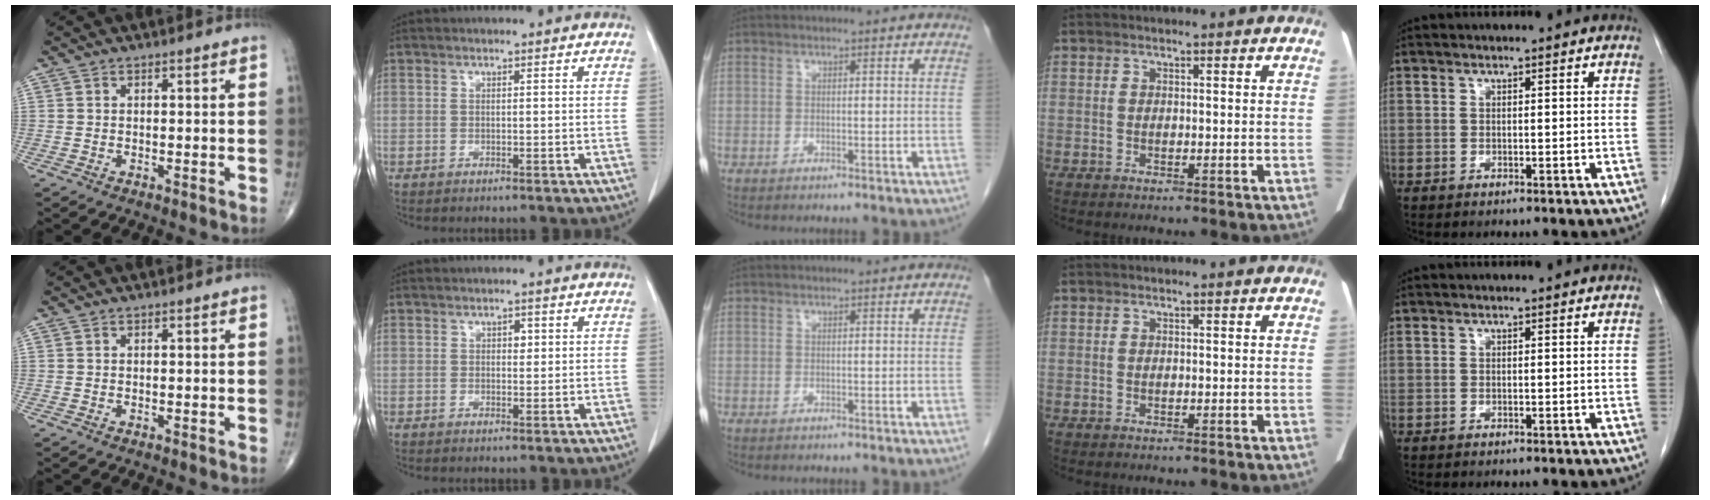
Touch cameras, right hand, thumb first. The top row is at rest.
{"index": {"total": 1.1, "force": [0.3, 0.7, 0.8], "torque": [-0.008, 0.001, 0.003]}}